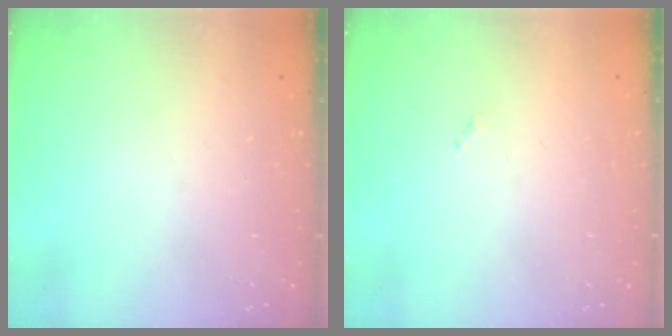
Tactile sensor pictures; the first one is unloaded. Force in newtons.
{"total": 0.0}